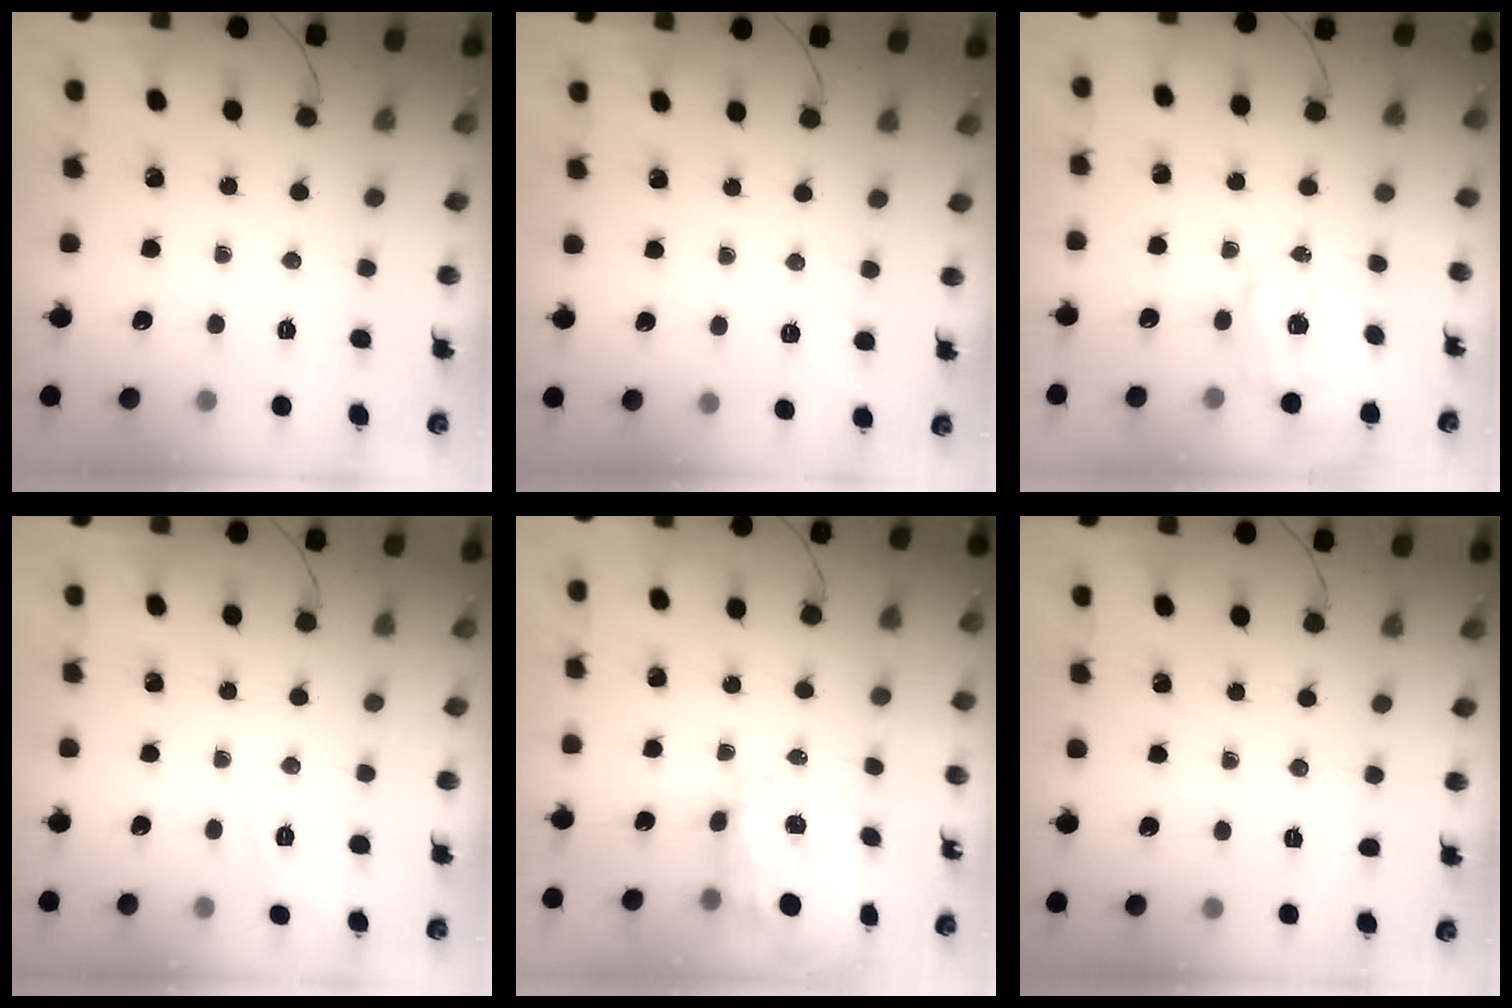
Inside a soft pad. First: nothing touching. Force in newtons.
{"total": 2.0, "press": 1.3, "slide": 1.6}
{"total": 2.0, "press": 1.9, "slide": 0.6}
{"total": 9.8, "press": 9.5, "slide": 2.2}
{"total": 3.4, "press": 3.2, "slide": 1.1}
{"total": 1.7, "press": 1.0, "slide": 1.3}